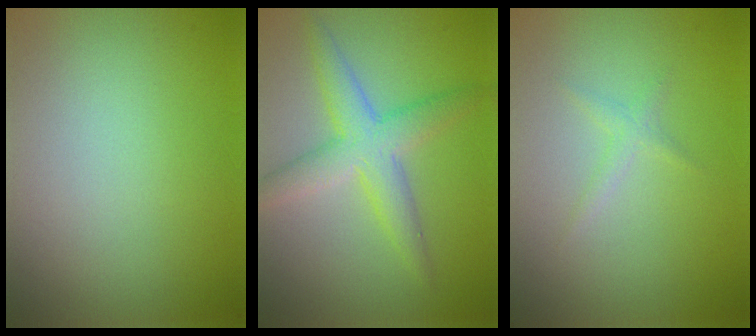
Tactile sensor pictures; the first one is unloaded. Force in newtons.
{"total": 4.4, "press": 4.4, "slide": 0.0}
{"total": 1.0, "press": 1.0, "slide": 0.1}